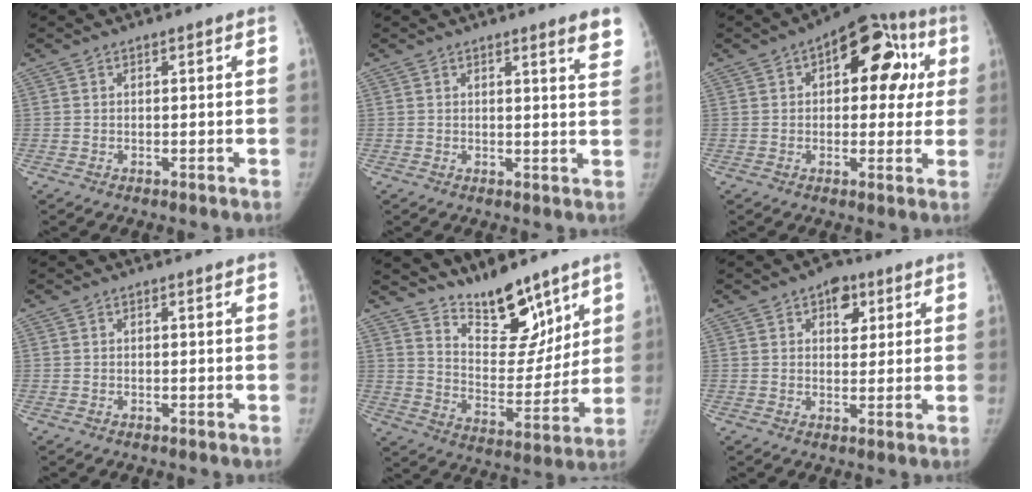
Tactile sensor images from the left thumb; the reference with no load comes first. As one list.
[{"total": 5.1, "force": [3.6, 0.4, 3.5], "torque": [-0.032, -0.019, 0.037]}, {"total": 16.3, "force": [4.5, 9.2, 12.7], "torque": [-0.096, 0.026, 0.048]}, {"total": 0.7, "force": [0.5, 0.1, 0.4], "torque": [-0.004, 0.001, 0.005]}, {"total": 15.4, "force": [11.7, 6.5, 7.6], "torque": [-0.059, -0.088, 0.202]}, {"total": 5.9, "force": [2.9, 3.9, 3.3], "torque": [-0.010, -0.006, 0.036]}]